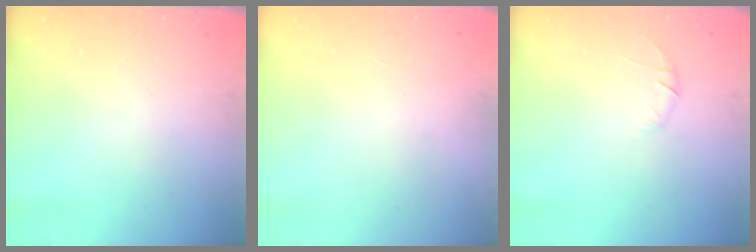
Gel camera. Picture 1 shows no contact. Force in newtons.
{"total": 0.5, "press": 0.5, "slide": 0.1}
{"total": 5.2, "press": 5.0, "slide": 1.4}